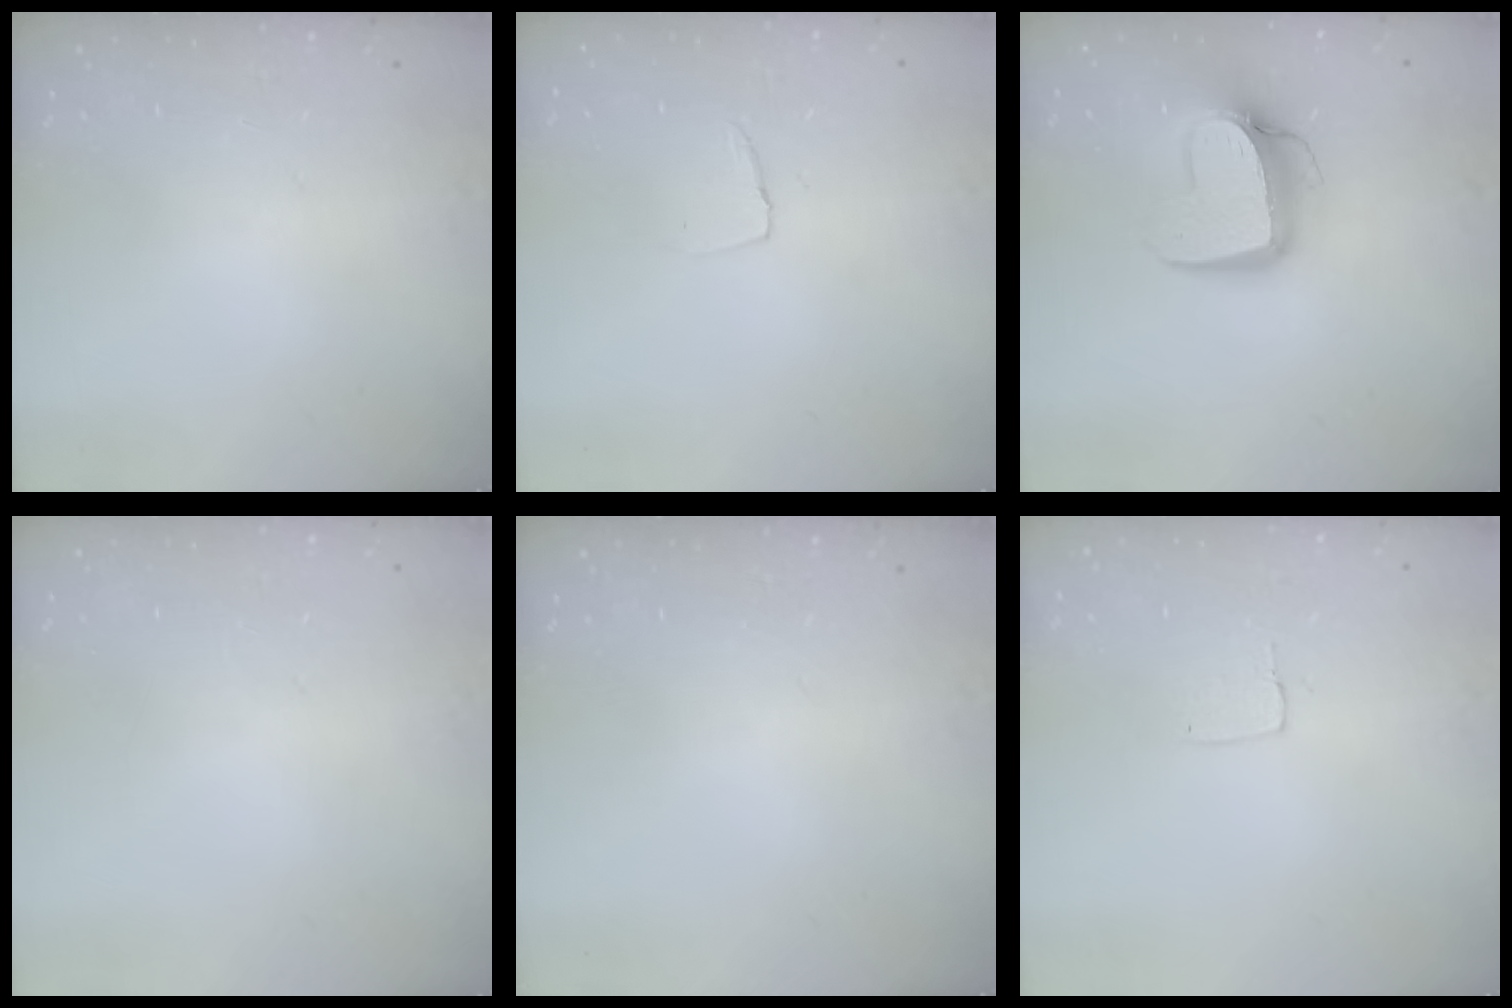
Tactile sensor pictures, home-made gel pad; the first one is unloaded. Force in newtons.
{"total": 3.5, "press": 3.5, "slide": 0.3}
{"total": 13.0, "press": 12.9, "slide": 1.4}
{"total": 0.0}
{"total": 0.0}
{"total": 3.2, "press": 3.2, "slide": 0.2}